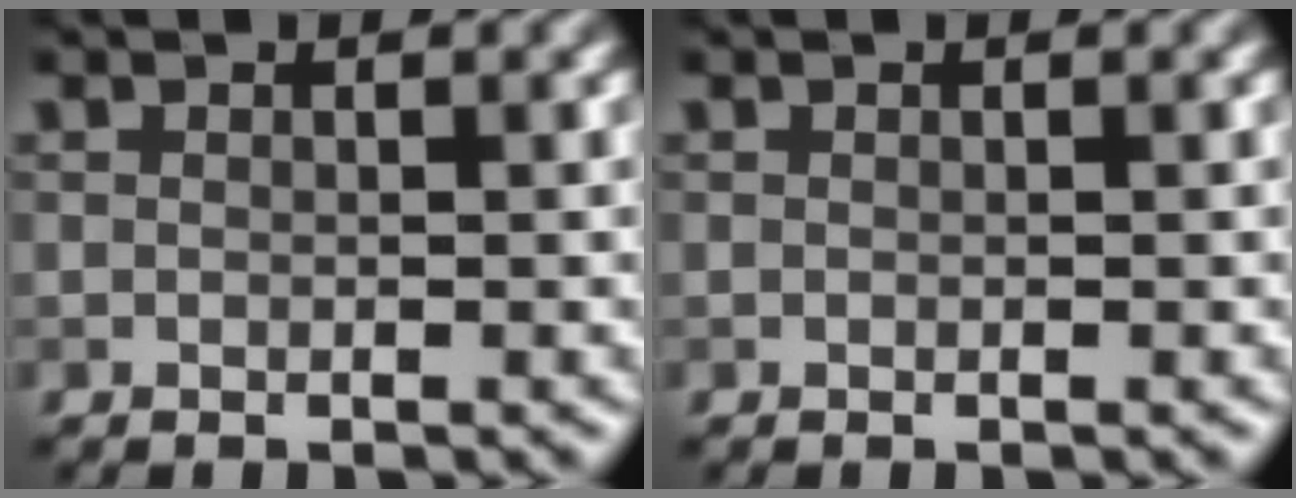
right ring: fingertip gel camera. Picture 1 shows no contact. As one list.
[{"total": 0.0}]